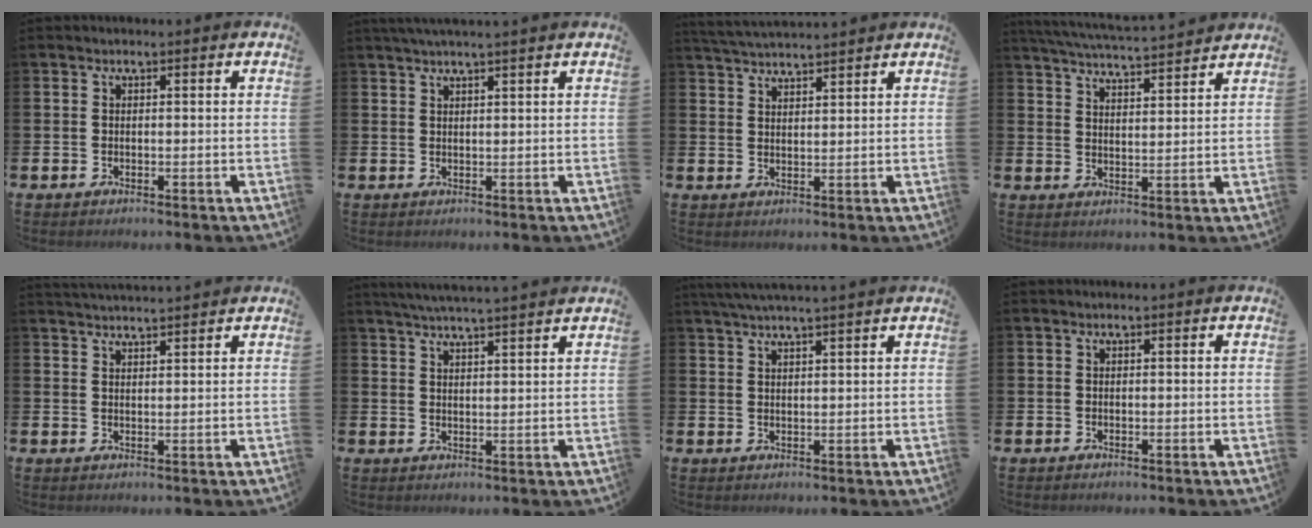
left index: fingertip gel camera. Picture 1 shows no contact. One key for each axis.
{"total": 1.8, "fx": 1.7, "fy": -0.3, "fz": 0.7, "tx": -0.021, "ty": 0.000, "tz": 0.032}
{"total": 3.6, "fx": 3.6, "fy": -0.1, "fz": 0.2, "tx": -0.022, "ty": -0.014, "tz": 0.069}
{"total": 5.4, "fx": 5.4, "fy": 0.0, "fz": 0.9, "tx": -0.041, "ty": -0.033, "tz": 0.096}
{"total": 2.7, "fx": 2.7, "fy": -0.1, "fz": 0.2, "tx": -0.009, "ty": -0.011, "tz": 0.050}
{"total": 4.4, "fx": 4.3, "fy": -0.7, "fz": 0.8, "tx": -0.034, "ty": -0.013, "tz": 0.078}
{"total": 3.2, "fx": 3.1, "fy": -0.5, "fz": 0.9, "tx": -0.030, "ty": -0.004, "tz": 0.058}
{"total": 0.0}